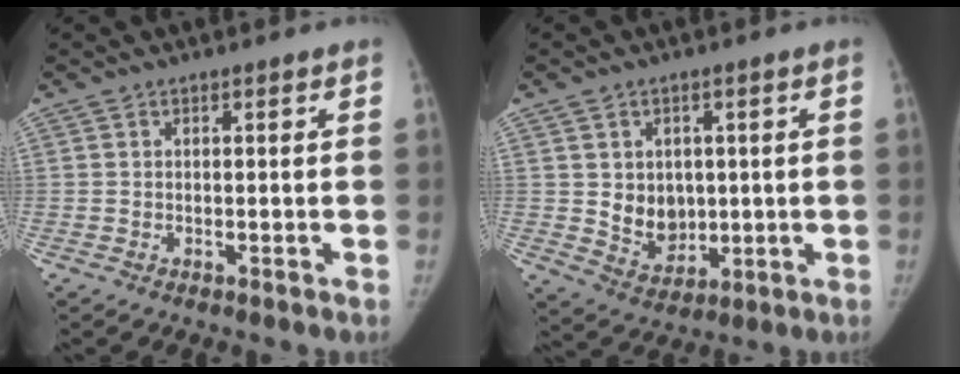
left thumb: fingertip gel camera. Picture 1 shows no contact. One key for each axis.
{"total": 7.9, "fx": 0.7, "fy": 6.3, "fz": 4.7, "tx": -0.037, "ty": -0.013, "tz": 0.029}